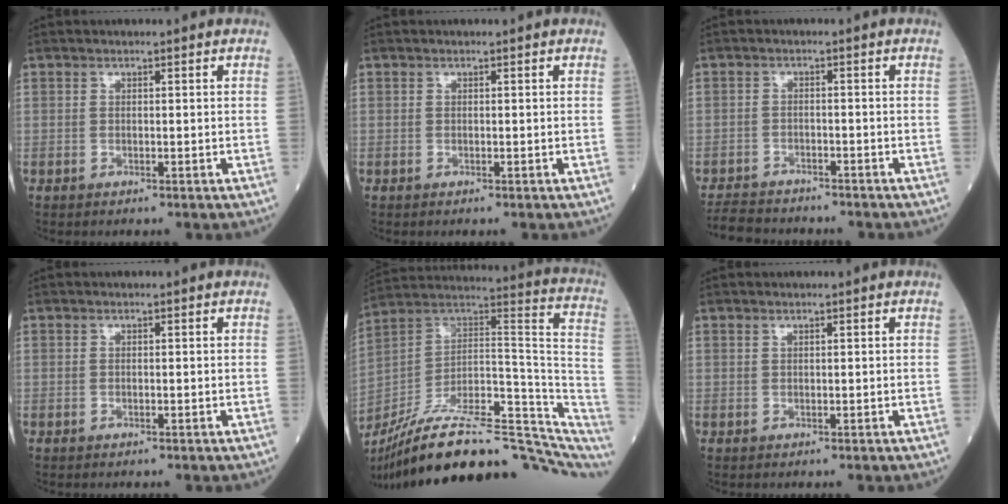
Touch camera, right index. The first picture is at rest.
{"total": 0.0}
{"total": 6.0, "force": [-5.7, 1.7, 0.9], "torque": [-0.013, -0.012, -0.095]}
{"total": 0.0}
{"total": 32.3, "force": [-24.4, 9.0, 19.1], "torque": [-0.256, 0.014, -0.363]}
{"total": 0.0}